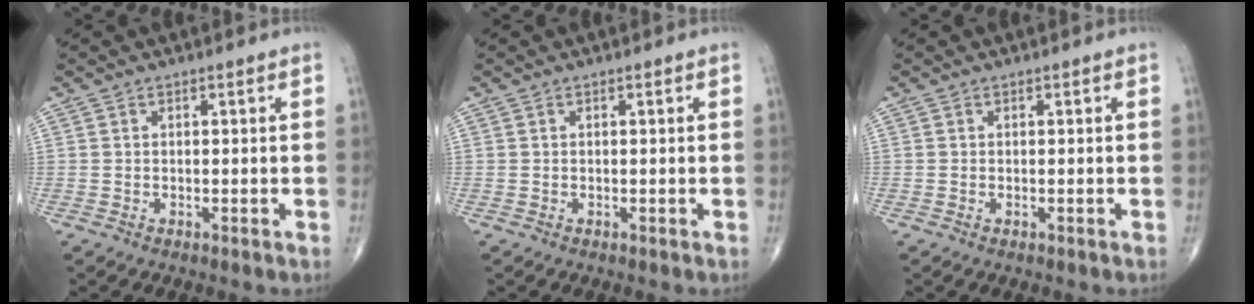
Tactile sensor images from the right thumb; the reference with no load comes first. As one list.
[{"total": 0.0}, {"total": 0.0}]